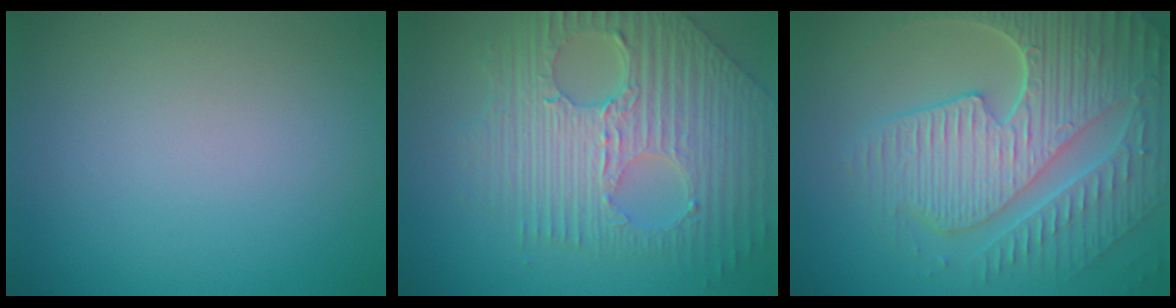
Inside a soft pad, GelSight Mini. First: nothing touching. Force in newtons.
{"total": 9.1, "press": 6.3, "slide": 6.6}
{"total": 8.9, "press": 6.5, "slide": 6.1}